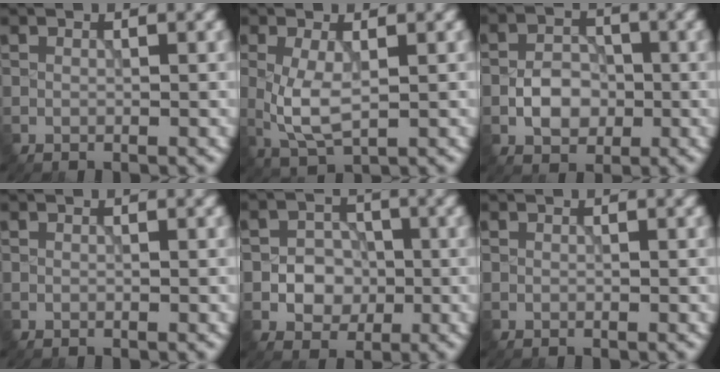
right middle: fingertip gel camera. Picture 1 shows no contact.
{"total": 3.9, "force": [-0.1, 1.6, 3.5], "torque": [-0.087, -0.005, 0.000]}
{"total": 3.5, "force": [-1.0, 2.5, 2.2], "torque": [-0.034, 0.004, -0.019]}
{"total": 0.0}
{"total": 3.7, "force": [-0.7, 3.1, 1.9], "torque": [-0.013, 0.000, -0.024]}
{"total": 0.0}